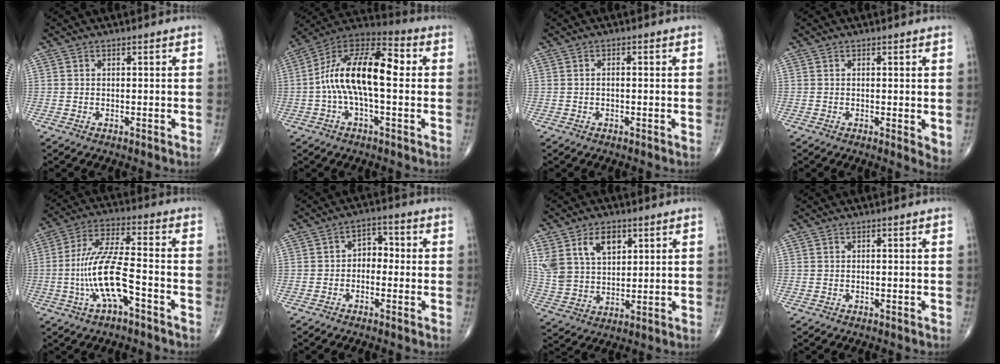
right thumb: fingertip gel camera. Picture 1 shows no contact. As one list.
[{"total": 17.3, "force": [0.2, 7.5, 15.6], "torque": [-0.273, 0.046, -0.008]}, {"total": 0.9, "force": [-0.1, 0.4, 0.8], "torque": [-0.016, 0.005, -0.003]}, {"total": 3.1, "force": [0.2, 1.0, 3.0], "torque": [-0.042, -0.012, 0.001]}, {"total": 13.1, "force": [-4.2, 3.8, 11.9], "torque": [-0.248, 0.040, -0.076]}, {"total": 4.5, "force": [-0.6, 3.3, 3.0], "torque": [-0.016, 0.023, -0.024]}, {"total": 11.9, "force": [5.4, 7.6, 7.4], "torque": [-0.124, -0.016, 0.115]}, {"total": 0.0}]